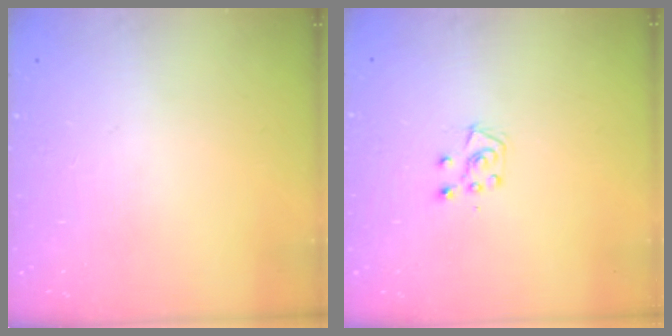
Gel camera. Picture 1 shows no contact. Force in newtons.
{"total": 6.3, "press": 6.3, "slide": 0.3}